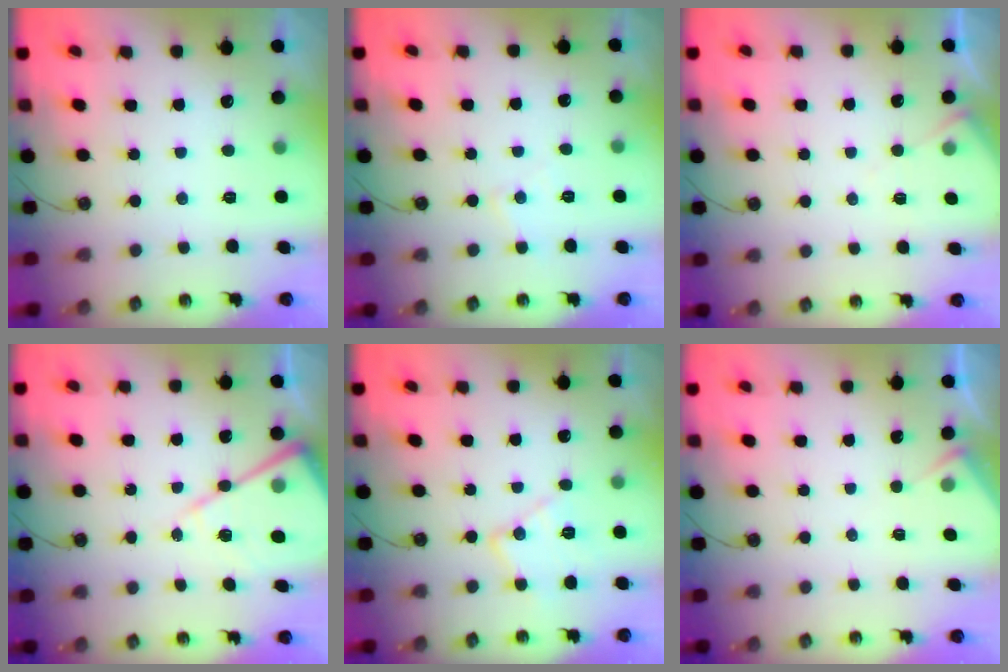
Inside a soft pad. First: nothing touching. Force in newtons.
{"total": 4.9, "press": 4.8, "slide": 0.8}
{"total": 5.2, "press": 5.2, "slide": 0.7}
{"total": 13.4, "press": 13.4, "slide": 1.5}
{"total": 12.2, "press": 12.2, "slide": 0.8}
{"total": 4.8, "press": 4.7, "slide": 0.6}